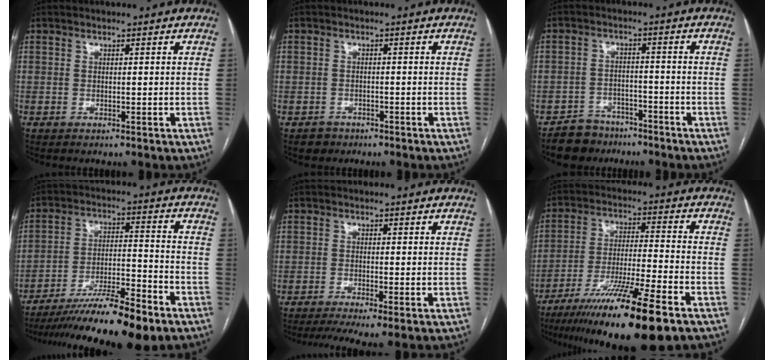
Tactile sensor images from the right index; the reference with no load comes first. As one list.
[{"total": 2.4, "force": [-1.4, 1.9, -0.1], "torque": [0.001, 0.009, -0.023]}, {"total": 5.9, "force": [-4.6, 3.8, 0.0], "torque": [0.007, 0.007, -0.076]}, {"total": 16.4, "force": [-12.7, 1.0, 10.3], "torque": [-0.162, -0.016, -0.214]}, {"total": 5.7, "force": [-3.7, 0.6, 4.3], "torque": [-0.072, -0.009, -0.063]}, {"total": 18.2, "force": [-12.0, 0.3, 13.7], "torque": [-0.217, -0.038, -0.204]}]